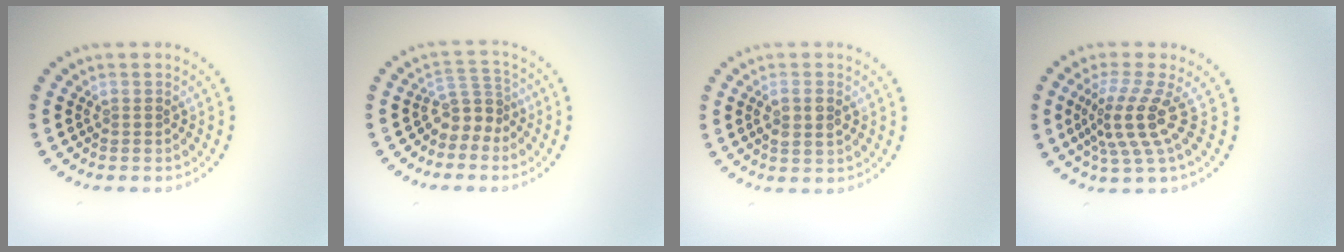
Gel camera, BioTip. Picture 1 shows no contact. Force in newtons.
{"total": 2.9, "press": 2.1, "slide": 2.1}
{"total": 2.3, "press": 2.2, "slide": 0.8}
{"total": 4.0, "press": 2.8, "slide": 2.9}